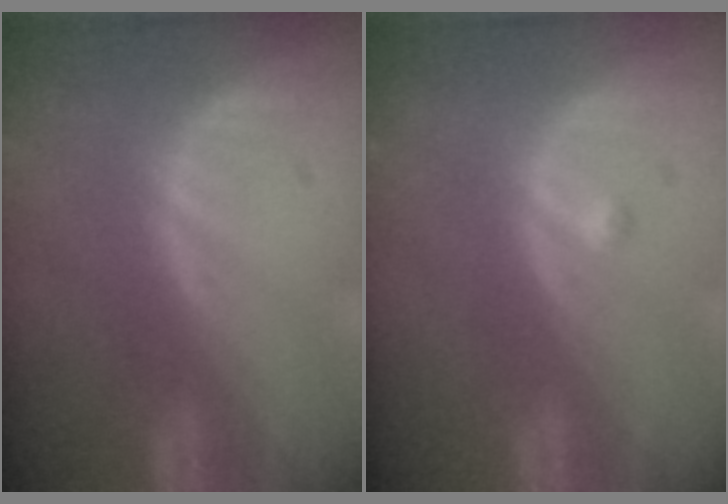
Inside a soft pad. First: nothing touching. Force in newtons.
{"total": 0.7, "press": 0.7, "slide": 0.1}